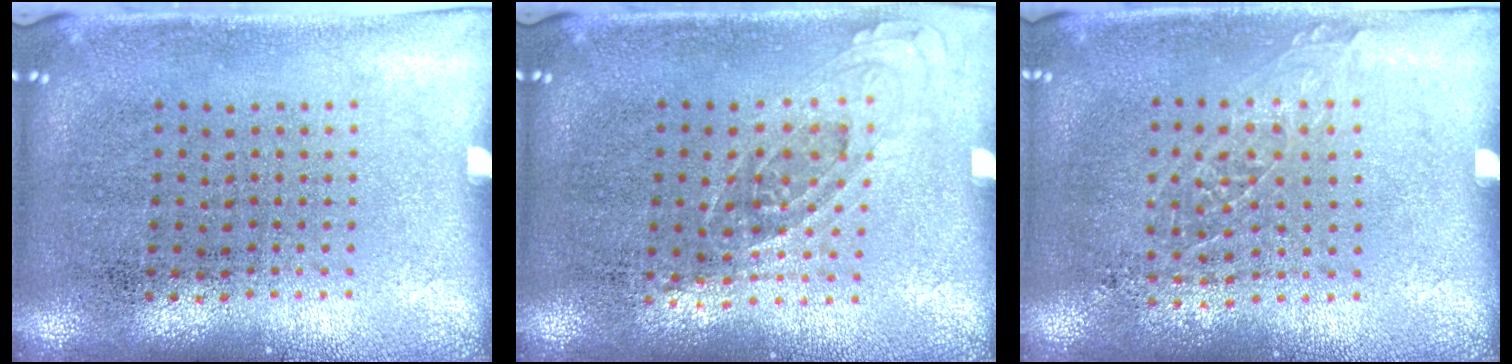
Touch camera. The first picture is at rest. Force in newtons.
{"total": 0.8, "press": 0.8, "slide": 0.3}
{"total": 0.9, "press": 0.8, "slide": 0.2}